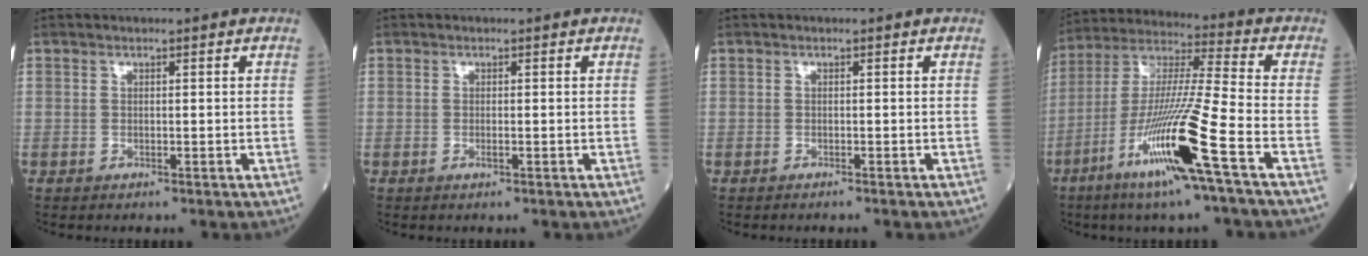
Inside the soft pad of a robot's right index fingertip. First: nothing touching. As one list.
[{"total": 0.5, "force": [-0.3, 0.1, 0.5], "torque": [-0.011, -0.001, -0.005]}, {"total": 0.9, "force": [-0.8, -0.1, 0.4], "torque": [-0.002, 0.001, -0.011]}, {"total": 16.7, "force": [-7.5, -1.1, 14.8], "torque": [-0.302, -0.024, -0.145]}]